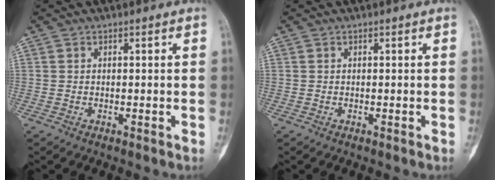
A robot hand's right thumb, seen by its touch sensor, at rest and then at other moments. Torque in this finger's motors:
{"motor_torque": [0.00, 0.00, 0.09, 0.00, 0.02]}